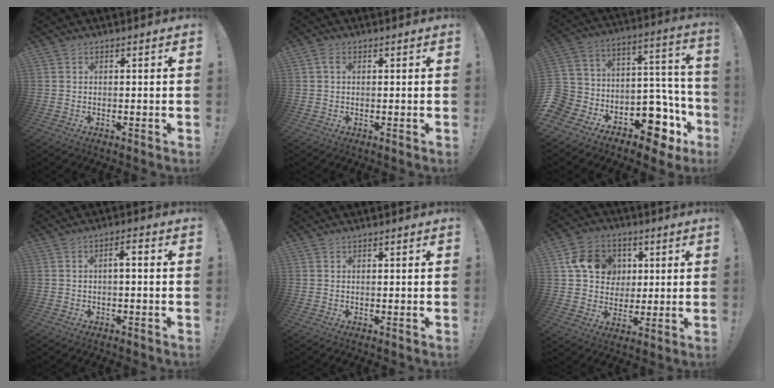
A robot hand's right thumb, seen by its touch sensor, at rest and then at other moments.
{"total": 1.7, "force": [0.5, 1.1, 1.2], "torque": [-0.020, 0.002, 0.007]}
{"total": 13.3, "force": [-8.1, 8.4, 6.4], "torque": [-0.087, 0.032, -0.128]}
{"total": 2.8, "force": [-0.8, 0.7, 2.6], "torque": [-0.048, 0.012, -0.018]}
{"total": 0.0}
{"total": 13.8, "force": [3.9, 11.8, 5.9], "torque": [-0.076, -0.001, 0.081]}